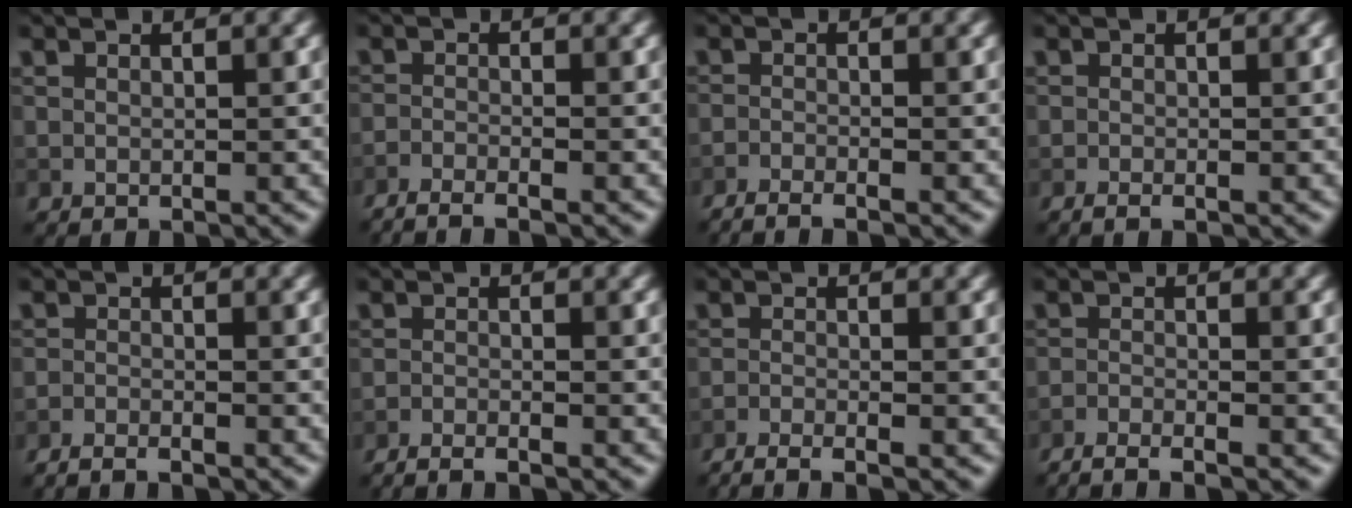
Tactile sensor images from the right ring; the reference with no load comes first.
{"total": 3.3, "force": [-2.6, 0.6, 1.9], "torque": [-0.036, -0.005, -0.049]}
{"total": 2.8, "force": [-2.2, 0.5, 1.7], "torque": [-0.030, 0.000, -0.041]}
{"total": 0.9, "force": [-0.5, 0.2, 0.6], "torque": [-0.012, -0.003, -0.010]}
{"total": 2.5, "force": [-2.2, 0.4, 1.1], "torque": [-0.020, 0.001, -0.038]}
{"total": 2.6, "force": [-2.0, 0.5, 1.6], "torque": [-0.025, 0.001, -0.040]}
{"total": 3.6, "force": [-2.7, 0.7, 2.3], "torque": [-0.039, -0.004, -0.053]}
{"total": 3.6, "force": [-2.9, 0.6, 2.1], "torque": [-0.036, -0.008, -0.057]}